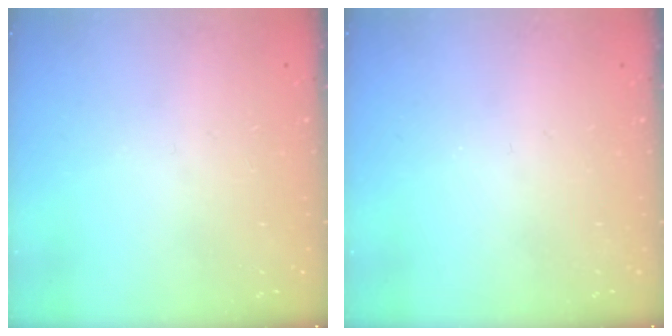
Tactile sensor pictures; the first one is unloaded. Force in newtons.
{"total": 0.0}